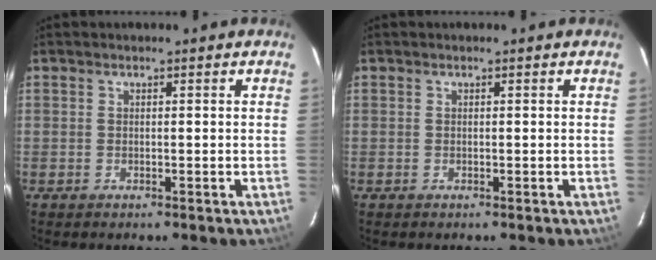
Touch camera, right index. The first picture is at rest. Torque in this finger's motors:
{"motor_torque": [0.00, 0.00, -0.03, 0.00]}